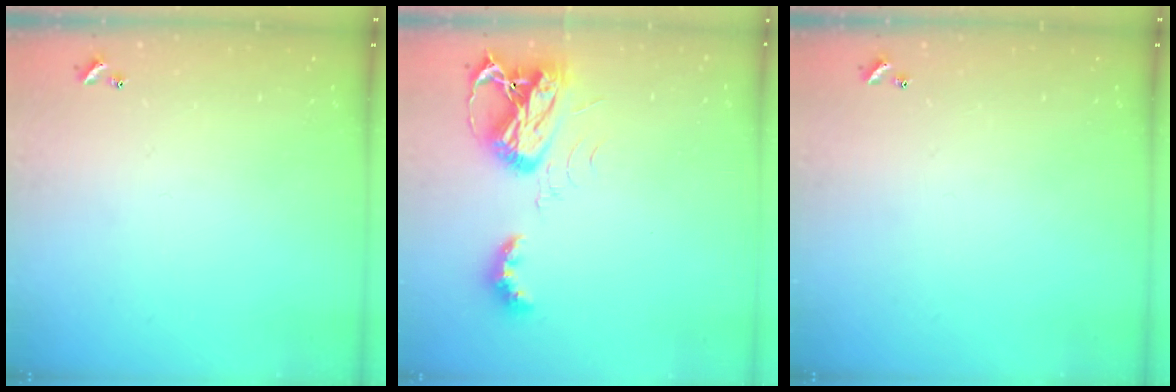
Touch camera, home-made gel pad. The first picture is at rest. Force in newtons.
{"total": 7.9, "press": 7.9, "slide": 0.8}
{"total": 0.0}